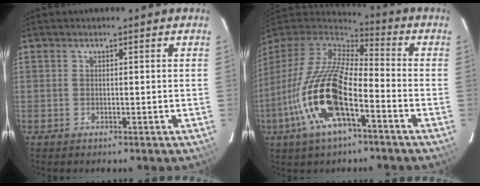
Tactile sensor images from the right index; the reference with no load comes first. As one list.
[{"total": 19.9, "force": [-8.1, 6.7, 16.9], "torque": [-0.344, -0.031, -0.163]}]